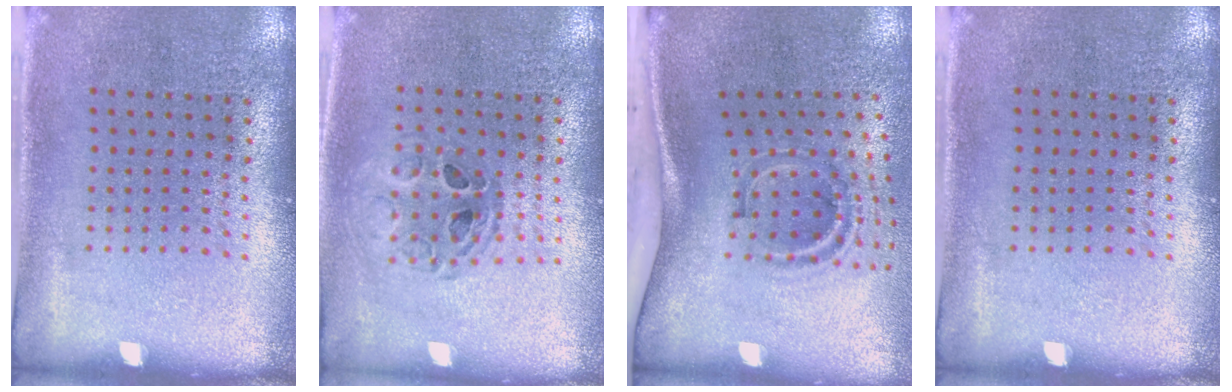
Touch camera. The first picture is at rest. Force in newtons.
{"total": 0.8, "press": 0.8, "slide": 0.1}
{"total": 1.9, "press": 1.2, "slide": 1.5}
{"total": 0.0}